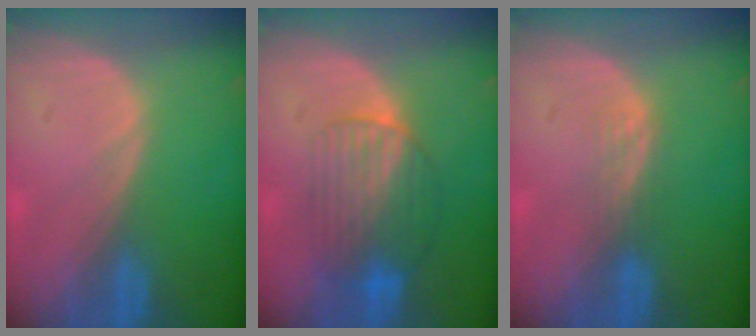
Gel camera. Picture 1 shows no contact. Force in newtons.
{"total": 7.5, "press": 7.2, "slide": 2.1}
{"total": 1.9, "press": 1.9, "slide": 0.3}